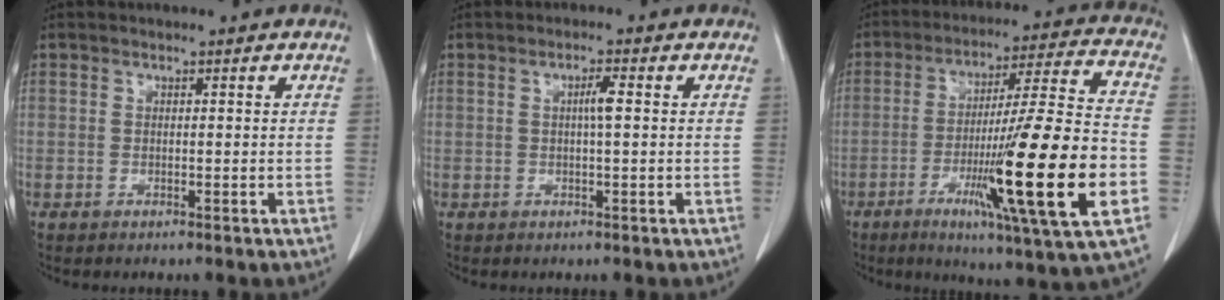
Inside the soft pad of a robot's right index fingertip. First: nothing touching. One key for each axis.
{"total": 2.2, "fx": 0.3, "fy": 0.0, "fz": 2.2, "tx": -0.040, "ty": 0.003, "tz": 0.003}
{"total": 22.3, "fx": -6.2, "fy": -0.2, "fz": 21.4, "tx": -0.334, "ty": -0.020, "tz": -0.101}